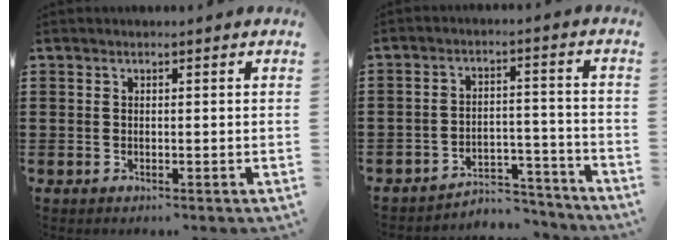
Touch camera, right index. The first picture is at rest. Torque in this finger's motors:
{"motor_torque": [0.72, -1.02, -0.18, -0.21]}